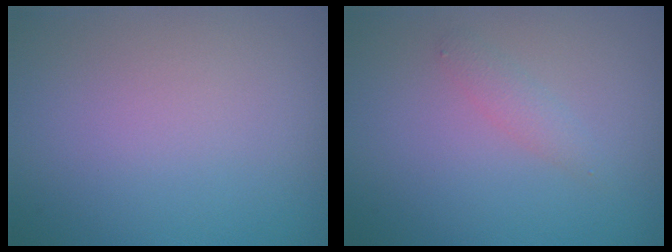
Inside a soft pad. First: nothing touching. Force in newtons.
{"total": 1.3, "press": 1.3, "slide": 0.0}